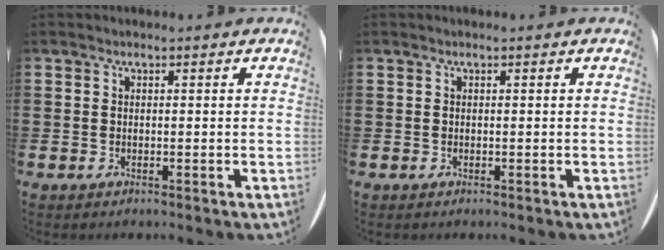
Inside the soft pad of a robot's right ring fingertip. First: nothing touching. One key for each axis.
{"total": 0.0}